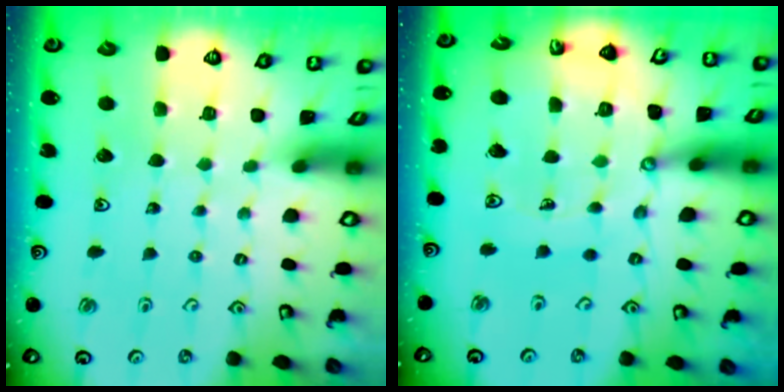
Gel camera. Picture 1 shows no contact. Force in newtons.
{"total": 13.0, "press": 12.9, "slide": 1.7}